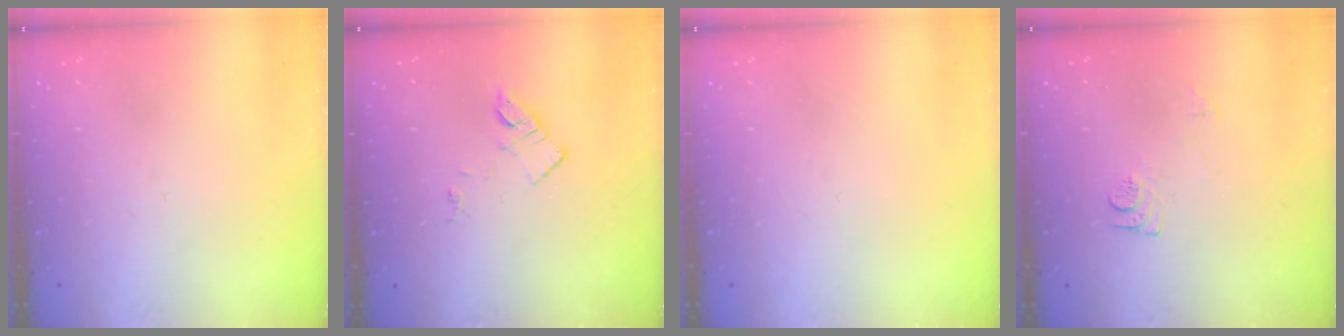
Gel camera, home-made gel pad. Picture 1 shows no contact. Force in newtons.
{"total": 5.8, "press": 5.8, "slide": 0.6}
{"total": 0.0}
{"total": 7.7, "press": 7.7, "slide": 0.8}